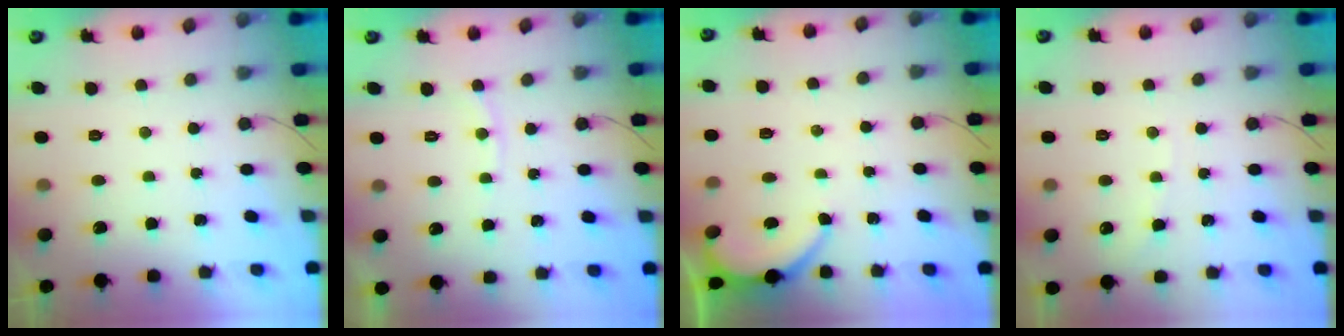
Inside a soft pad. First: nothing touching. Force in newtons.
{"total": 4.7, "press": 4.7, "slide": 0.6}
{"total": 2.3, "press": 2.3, "slide": 0.3}
{"total": 2.7, "press": 2.6, "slide": 0.4}